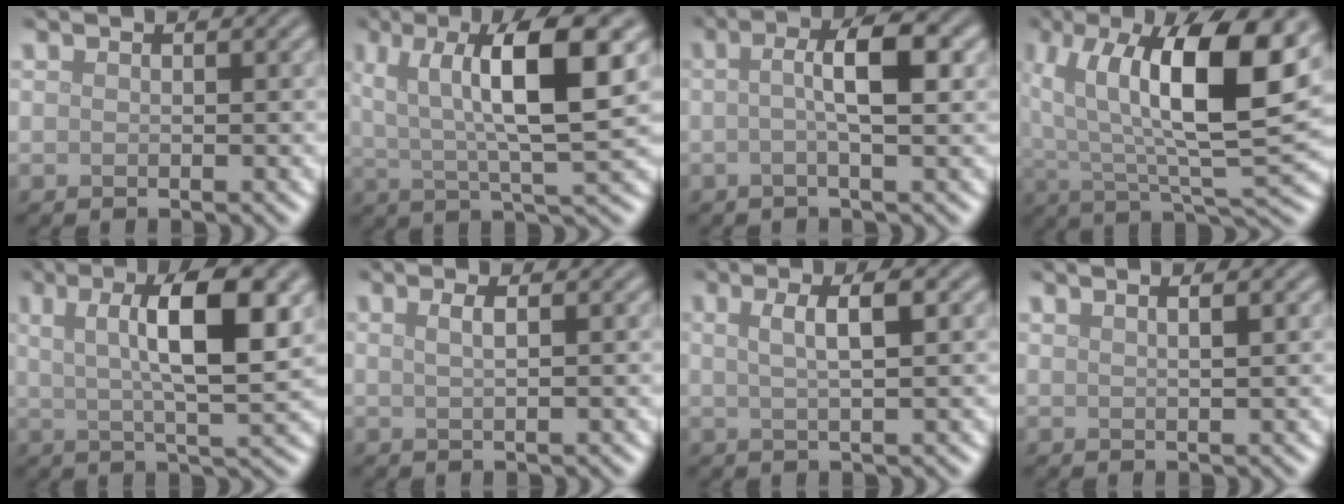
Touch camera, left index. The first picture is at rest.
{"total": 9.9, "force": [3.2, 2.4, 9.1], "torque": [-0.143, 0.002, 0.057]}
{"total": 4.6, "force": [0.4, 0.9, 4.5], "torque": [-0.067, 0.012, 0.002]}
{"total": 13.2, "force": [4.7, 4.2, 11.6], "torque": [-0.190, 0.009, 0.077]}
{"total": 9.3, "force": [2.7, 2.4, 8.5], "torque": [-0.117, 0.005, 0.042]}
{"total": 1.6, "force": [0.6, 0.6, 1.4], "torque": [-0.017, 0.005, 0.004]}
{"total": 3.3, "force": [0.9, 0.9, 3.1], "torque": [-0.040, 0.007, 0.011]}
{"total": 2.4, "force": [1.4, 1.0, 1.8], "torque": [-0.005, 0.006, -0.003]}